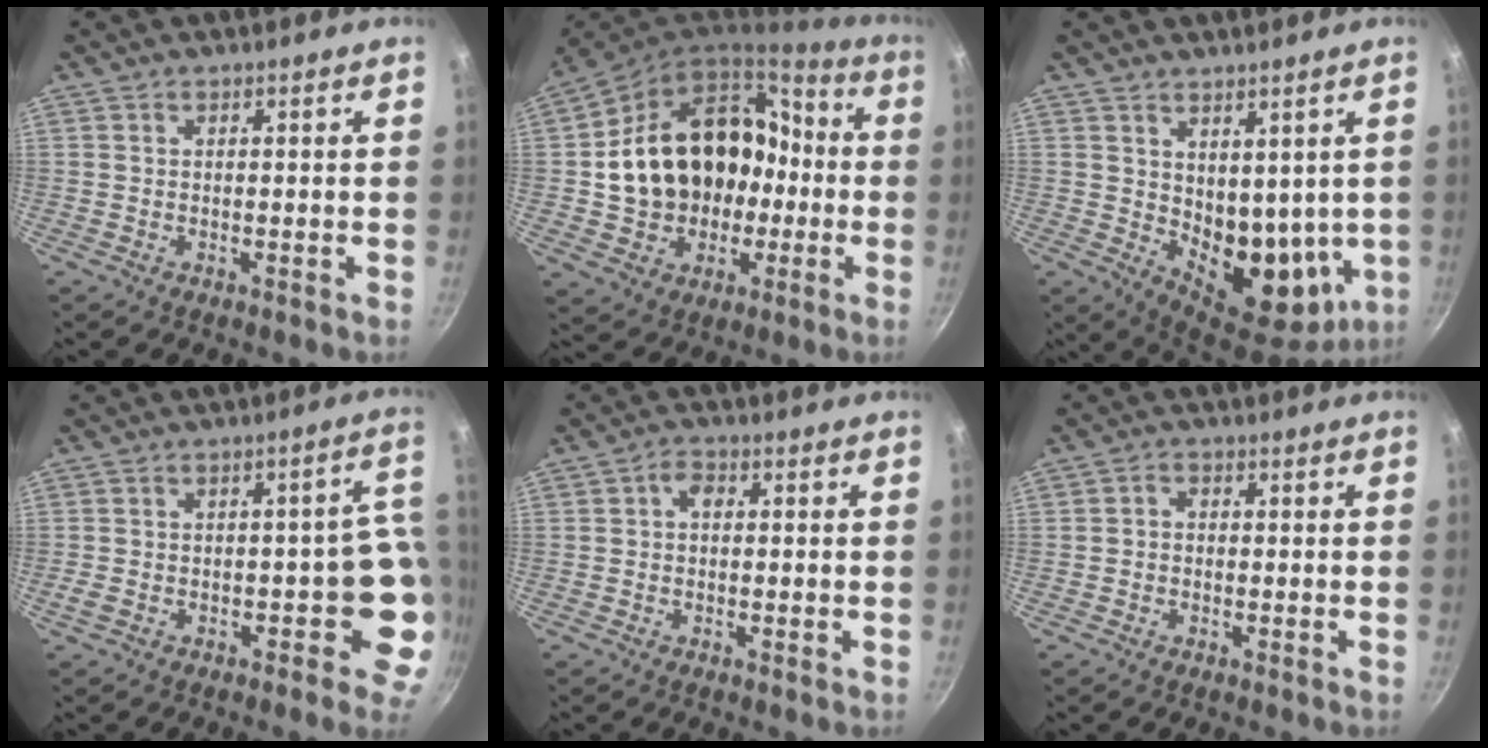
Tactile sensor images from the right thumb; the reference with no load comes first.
{"total": 22.4, "force": [-1.1, 17.8, 13.5], "torque": [-0.197, 0.062, -0.001]}
{"total": 14.0, "force": [2.5, 9.1, 10.3], "torque": [-0.115, -0.046, 0.063]}
{"total": 7.4, "force": [-1.5, 3.8, 6.1], "torque": [-0.001, 0.024, -0.020]}
{"total": 2.9, "force": [0.2, 2.1, 2.0], "torque": [-0.034, 0.008, -0.003]}
{"total": 1.9, "force": [-0.5, 1.5, 1.0], "torque": [-0.019, 0.011, -0.013]}